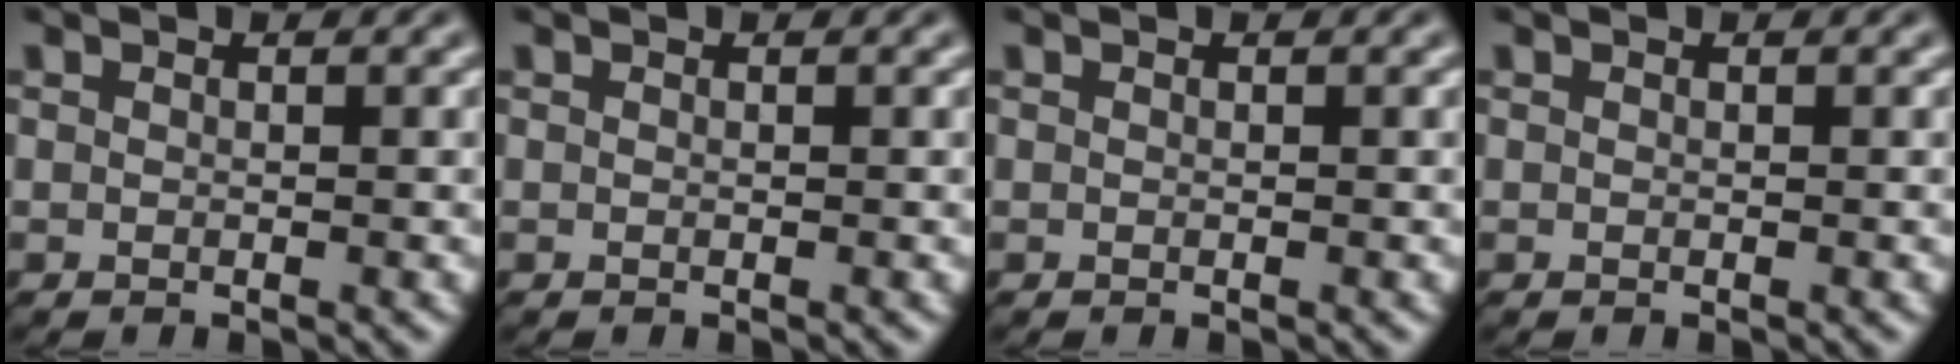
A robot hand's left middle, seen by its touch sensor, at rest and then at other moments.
{"total": 0.0}
{"total": 0.0}
{"total": 0.0}